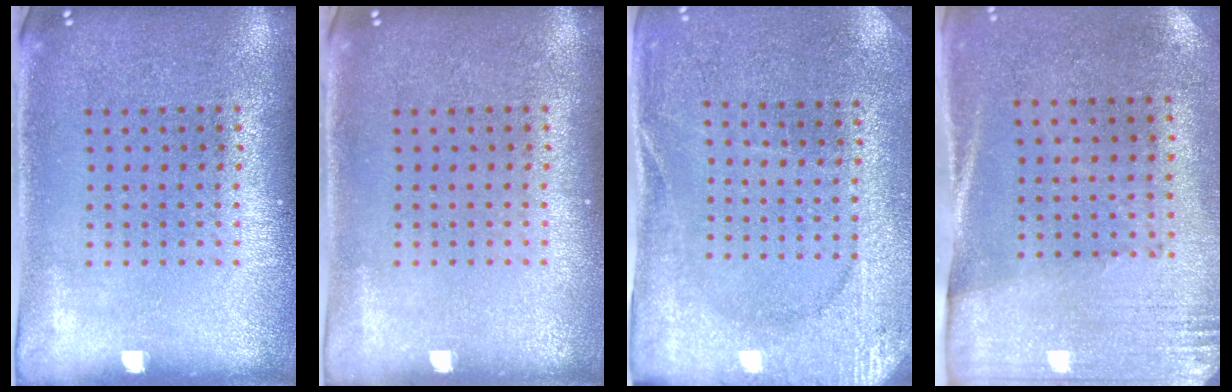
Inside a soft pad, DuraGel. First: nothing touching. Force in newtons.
{"total": 0.0}
{"total": 2.6, "press": 2.5, "slide": 0.4}
{"total": 2.8, "press": 2.4, "slide": 1.4}